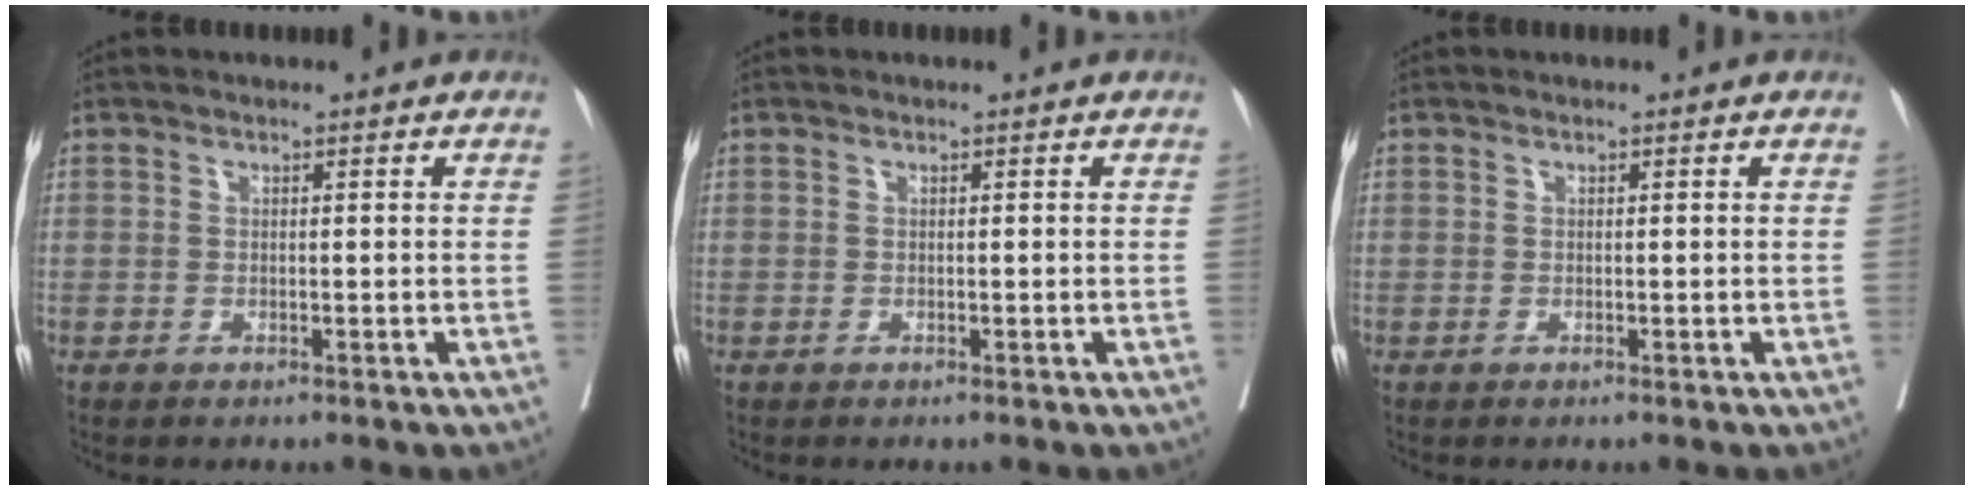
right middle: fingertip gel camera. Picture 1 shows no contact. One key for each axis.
{"total": 0.0}
{"total": 0.0}